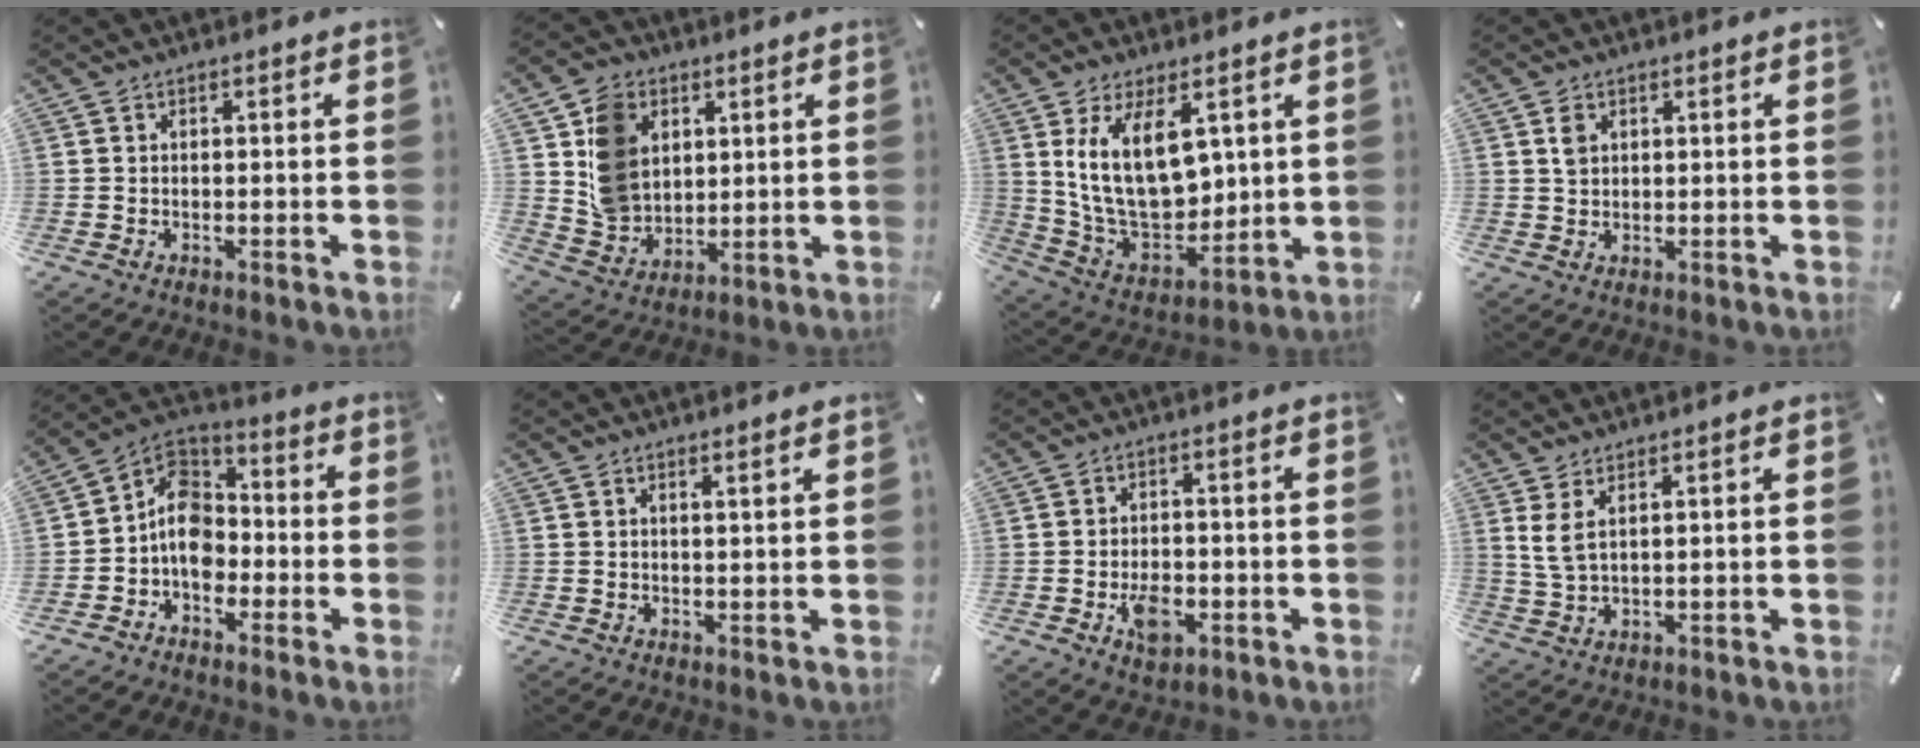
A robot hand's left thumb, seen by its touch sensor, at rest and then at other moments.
{"total": 11.7, "force": [4.1, 9.8, 5.0], "torque": [-0.102, 0.002, 0.084]}
{"total": 17.5, "force": [5.8, 10.4, 12.8], "torque": [-0.246, -0.034, 0.105]}
{"total": 2.5, "force": [1.2, 1.8, 1.2], "torque": [-0.020, -0.001, 0.021]}
{"total": 9.7, "force": [-3.3, 7.8, 4.9], "torque": [-0.111, 0.018, -0.063]}
{"total": 1.3, "force": [1.1, -0.2, 0.7], "torque": [-0.013, -0.003, 0.020]}
{"total": 6.6, "force": [-2.4, 4.1, 4.6], "torque": [-0.082, 0.006, -0.042]}
{"total": 4.2, "force": [2.1, 1.3, 3.3], "torque": [-0.086, -0.008, 0.035]}